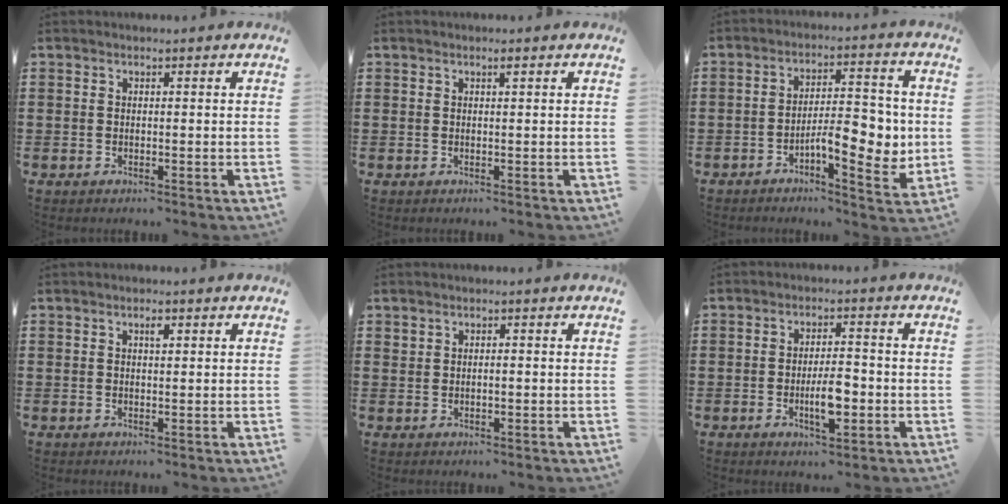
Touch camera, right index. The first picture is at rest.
{"total": 0.7, "force": [0.4, 0.0, 0.6], "torque": [-0.011, -0.001, 0.007]}
{"total": 8.4, "force": [-2.0, 3.3, 7.4], "torque": [-0.090, -0.002, -0.038]}
{"total": 1.2, "force": [0.5, 0.4, 1.0], "torque": [-0.022, 0.003, 0.008]}
{"total": 0.9, "force": [0.2, 0.5, 0.7], "torque": [-0.016, 0.004, 0.003]}
{"total": 5.7, "force": [-1.5, 2.0, 5.2], "torque": [-0.102, 0.002, -0.030]}